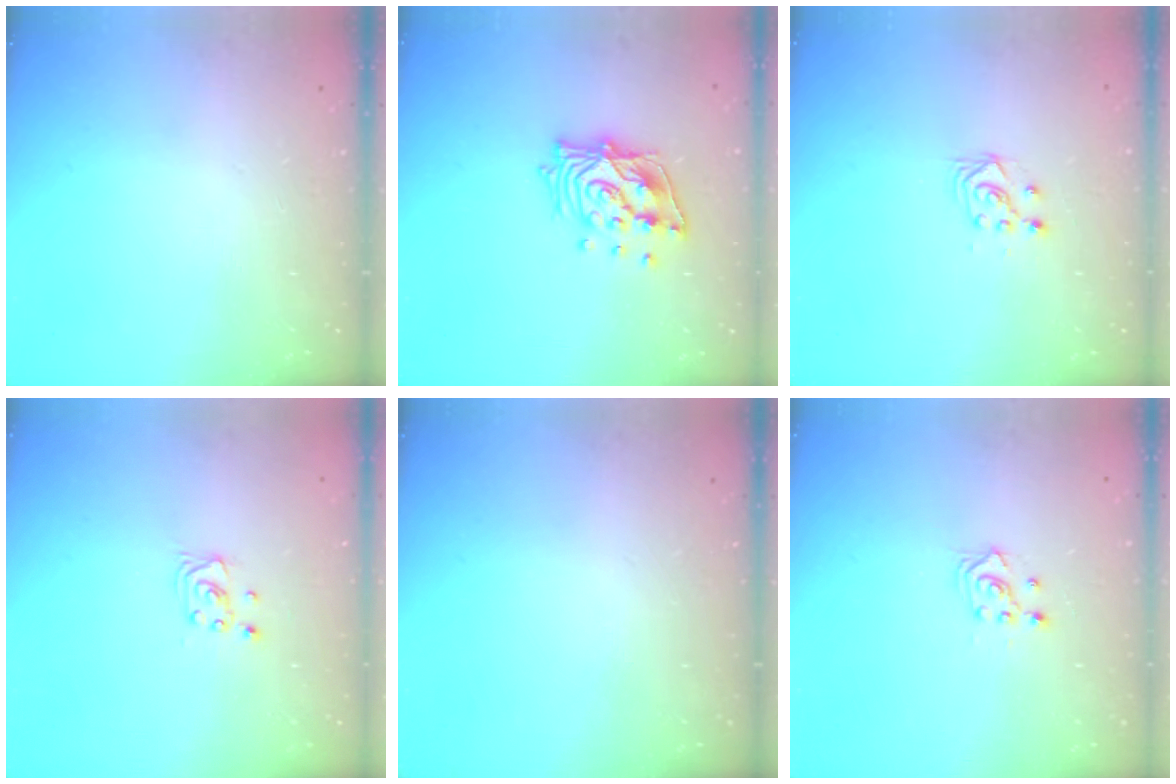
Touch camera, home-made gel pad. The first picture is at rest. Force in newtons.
{"total": 14.9, "press": 14.8, "slide": 2.0}
{"total": 3.3, "press": 3.2, "slide": 0.8}
{"total": 2.2, "press": 2.2, "slide": 0.2}
{"total": 0.0}
{"total": 2.6, "press": 2.4, "slide": 1.0}